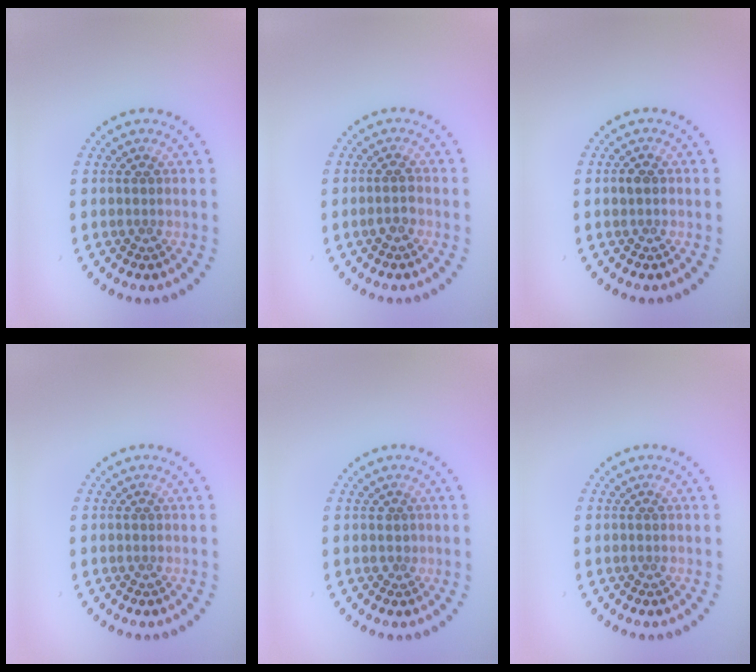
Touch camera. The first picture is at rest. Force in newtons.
{"total": 1.3, "press": 1.3, "slide": 0.4}
{"total": 1.3, "press": 1.2, "slide": 0.4}
{"total": 0.0}
{"total": 0.7, "press": 0.3, "slide": 0.6}
{"total": 0.0}